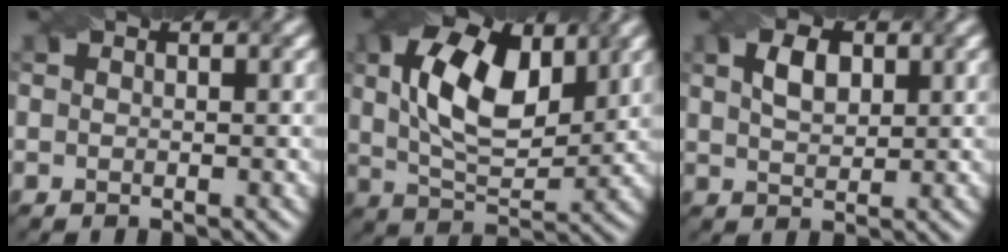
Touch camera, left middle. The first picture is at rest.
{"total": 9.5, "force": [2.8, 5.0, 7.6], "torque": [-0.142, 0.009, 0.046]}
{"total": 2.8, "force": [1.1, 1.6, 2.0], "torque": [-0.045, 0.005, 0.023]}